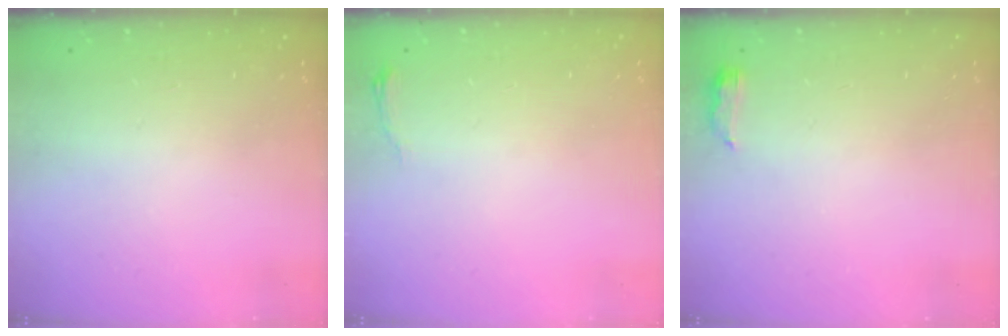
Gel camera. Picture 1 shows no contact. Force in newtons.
{"total": 3.1, "press": 3.1, "slide": 0.5}
{"total": 4.0, "press": 3.7, "slide": 1.3}